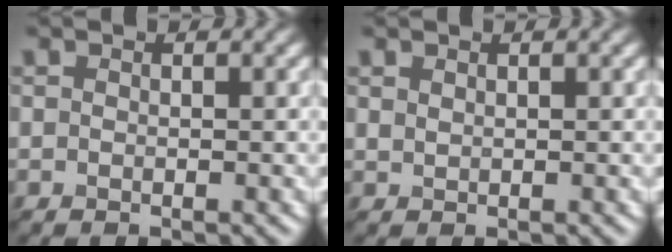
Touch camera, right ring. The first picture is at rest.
{"total": 0.7, "force": [0.1, -0.4, -0.6], "torque": [-0.003, 0.007, 0.023]}